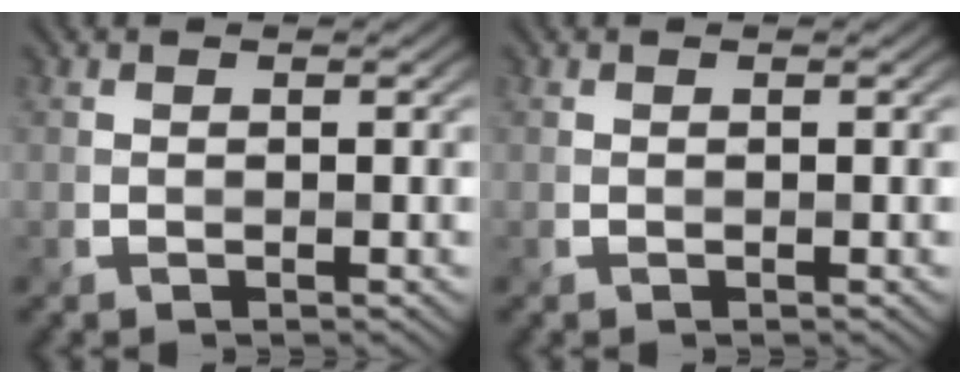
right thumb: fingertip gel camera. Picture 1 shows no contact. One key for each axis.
{"total": 0.0}